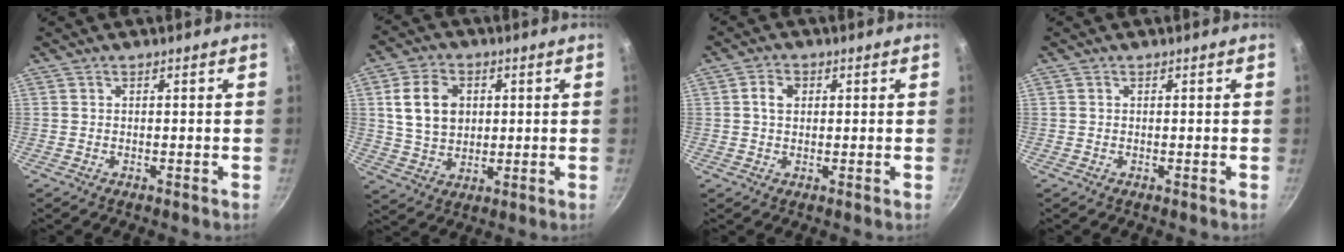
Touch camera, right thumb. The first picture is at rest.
{"total": 10.3, "force": [2.1, 8.0, 6.1], "torque": [-0.089, 0.001, 0.038]}
{"total": 3.2, "force": [0.7, 2.4, 2.0], "torque": [-0.026, 0.004, 0.008]}
{"total": 0.0}